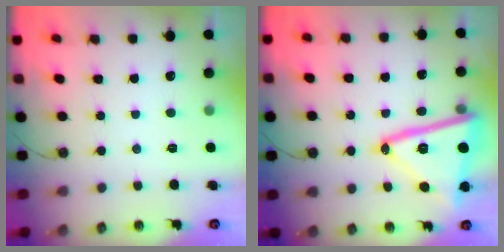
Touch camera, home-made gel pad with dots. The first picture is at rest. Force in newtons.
{"total": 22.7, "press": 22.7, "slide": 1.3}